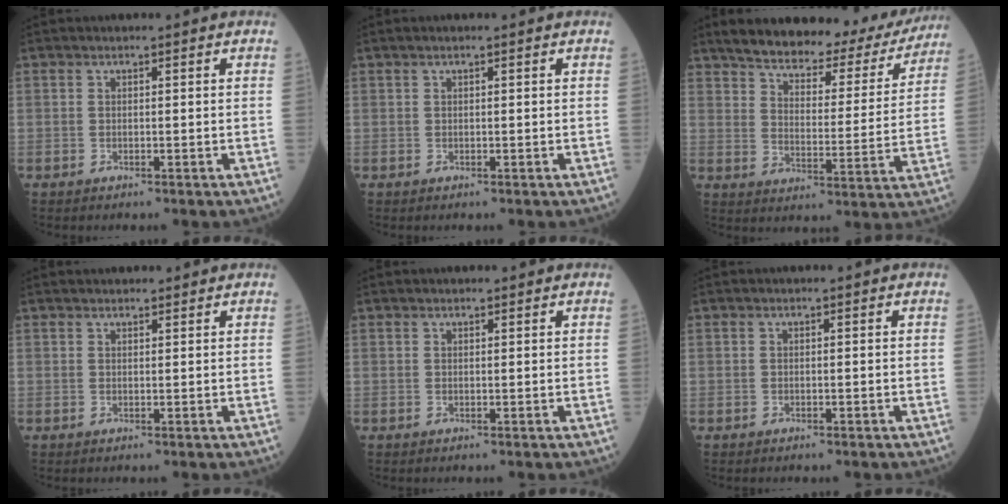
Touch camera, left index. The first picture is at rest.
{"total": 0.5, "force": [0.3, 0.0, 0.4], "torque": [-0.009, 0.006, 0.006]}
{"total": 21.6, "force": [18.9, 6.4, 8.3], "torque": [-0.117, -0.001, 0.245]}
{"total": 3.0, "force": [2.8, 0.8, 0.7], "torque": [-0.003, 0.024, 0.039]}
{"total": 1.0, "force": [0.9, 0.3, 0.2], "torque": [-0.008, 0.015, 0.016]}
{"total": 0.0}